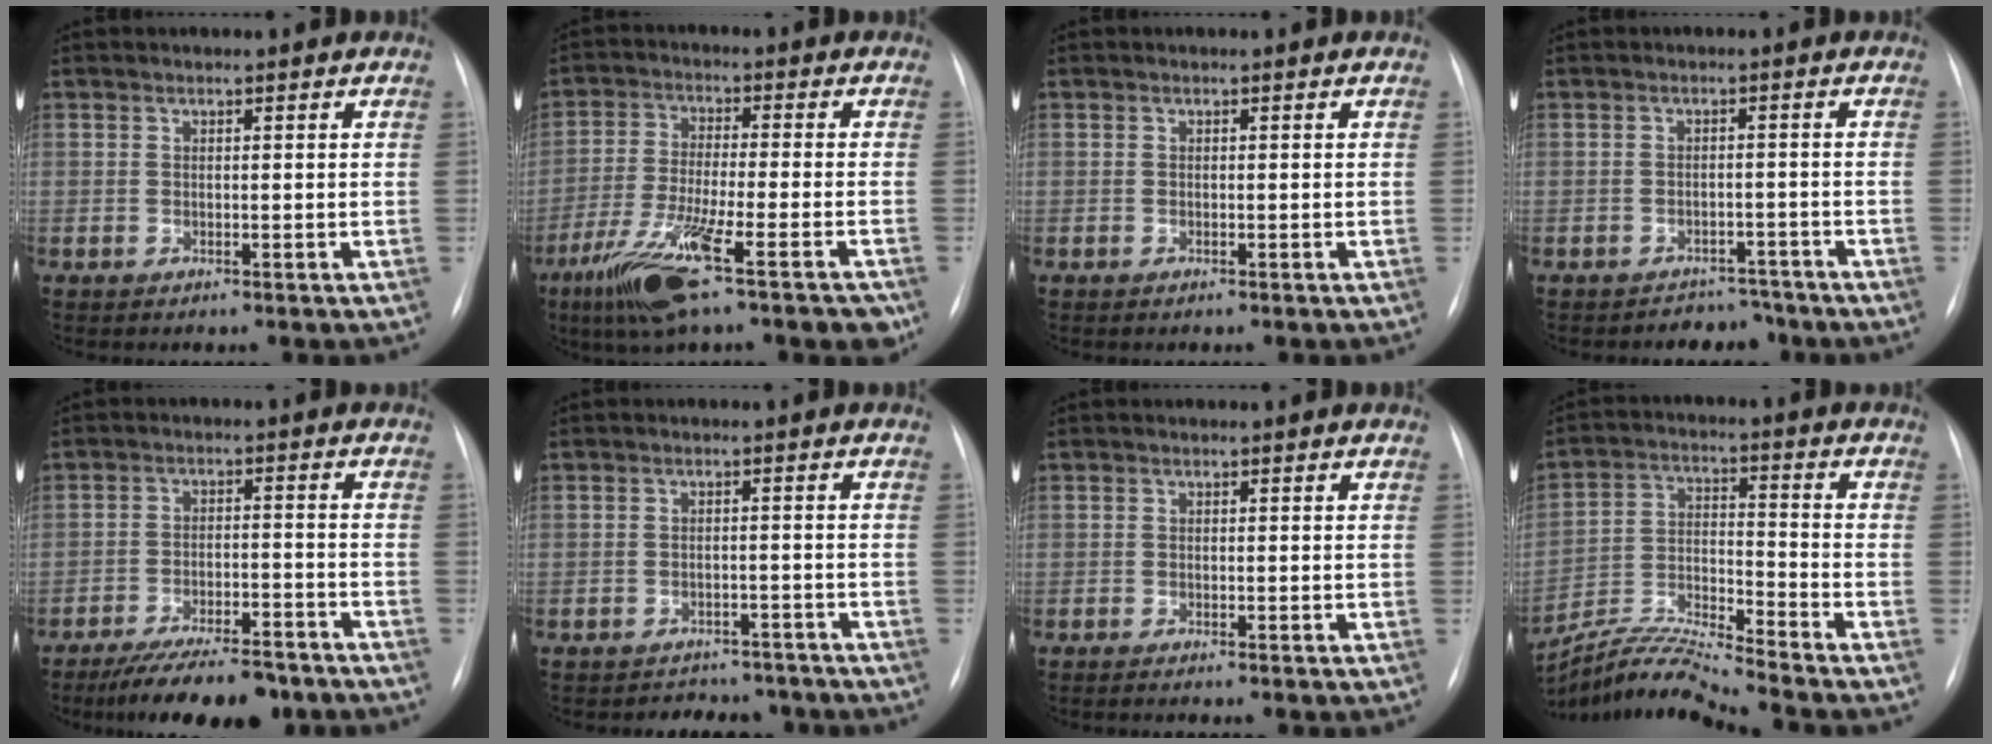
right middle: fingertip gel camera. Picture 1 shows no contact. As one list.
[{"total": 14.3, "force": [-8.4, 1.5, 11.5], "torque": [-0.188, -0.031, -0.141]}, {"total": 0.0}, {"total": 4.0, "force": [-3.6, 1.6, -0.9], "torque": [0.020, 0.013, -0.052]}, {"total": 12.7, "force": [-10.4, 3.2, 6.5], "torque": [-0.095, -0.003, -0.159]}, {"total": 6.6, "force": [-6.0, 2.8, -0.1], "torque": [0.009, 0.014, -0.070]}, {"total": 0.6, "force": [-0.5, -0.2, 0.4], "torque": [-0.006, -0.001, -0.010]}, {"total": 10.0, "force": [-9.5, -2.0, 2.5], "torque": [-0.055, -0.002, -0.180]}]